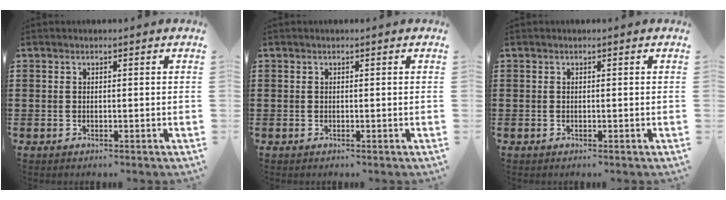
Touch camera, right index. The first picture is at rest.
{"total": 0.0}
{"total": 0.0}